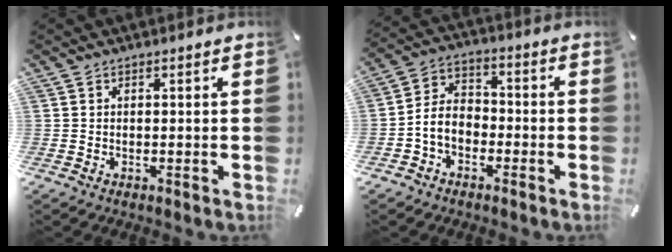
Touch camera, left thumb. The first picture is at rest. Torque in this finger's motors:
{"motor_torque": [-0.07, 1.05, 0.25, 0.00, 0.08]}